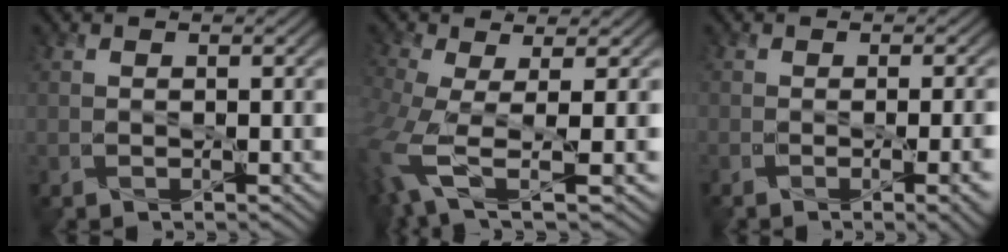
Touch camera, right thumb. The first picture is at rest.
{"total": 8.8, "force": [-2.2, 3.1, 7.9], "torque": [-0.187, -0.023, -0.040]}
{"total": 5.7, "force": [-1.7, 1.9, 5.1], "torque": [-0.059, -0.011, -0.014]}